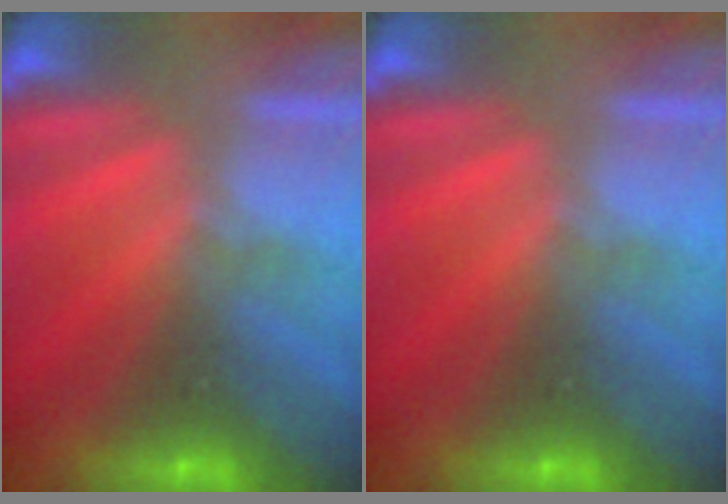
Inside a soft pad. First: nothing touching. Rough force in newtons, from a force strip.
{"total": 0.0}